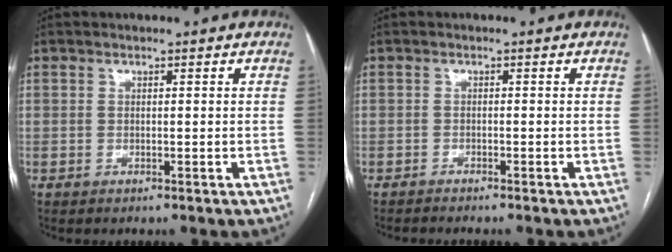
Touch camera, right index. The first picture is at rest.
{"total": 2.6, "force": [-2.4, 0.5, 0.8], "torque": [-0.015, -0.005, -0.031]}